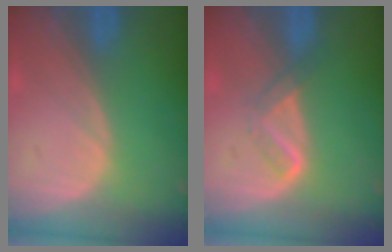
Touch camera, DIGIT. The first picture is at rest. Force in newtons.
{"total": 2.8, "press": 2.7, "slide": 0.7}